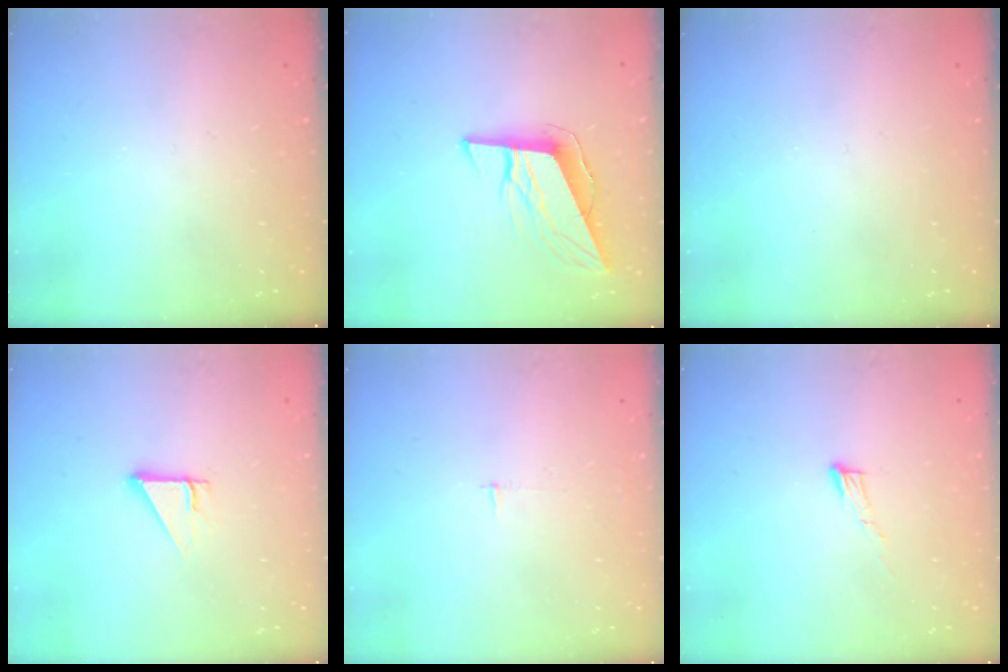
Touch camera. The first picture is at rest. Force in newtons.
{"total": 10.7, "press": 10.2, "slide": 3.3}
{"total": 0.0}
{"total": 2.7, "press": 2.7, "slide": 0.1}
{"total": 2.5, "press": 2.5, "slide": 0.2}
{"total": 5.7, "press": 5.7, "slide": 0.3}